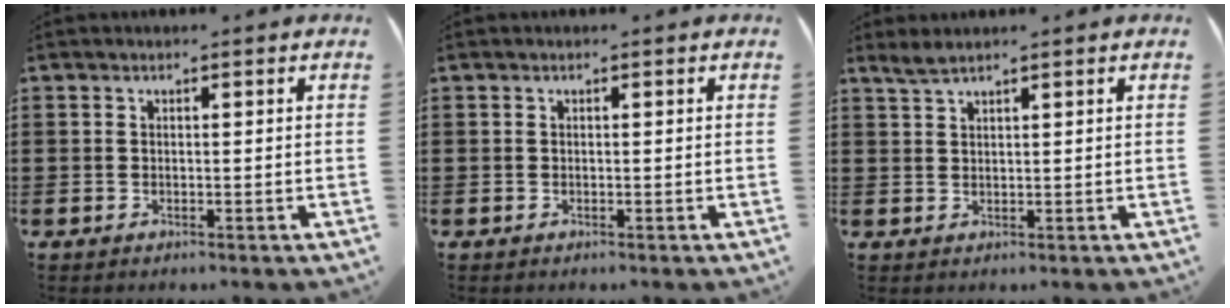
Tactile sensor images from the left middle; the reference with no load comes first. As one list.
[{"total": 0.0}, {"total": 1.8, "force": [1.5, 0.1, 1.0], "torque": [-0.022, 0.000, 0.029]}]